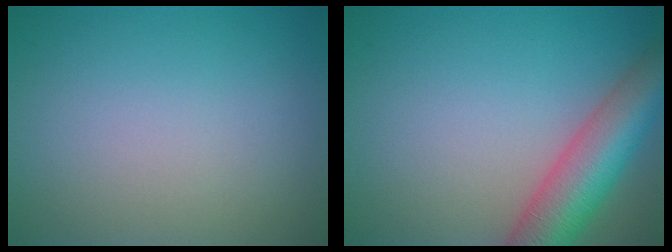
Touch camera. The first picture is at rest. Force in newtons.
{"total": 7.9, "press": 7.9, "slide": 0.4}